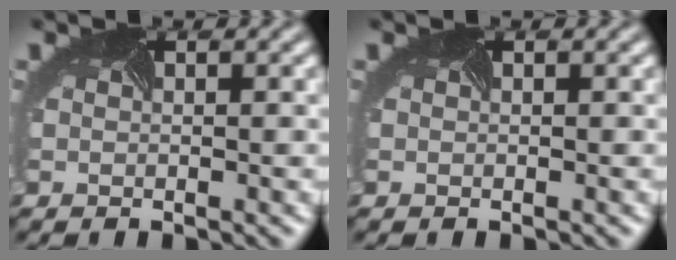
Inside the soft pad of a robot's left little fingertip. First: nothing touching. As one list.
[{"total": 0.0}]